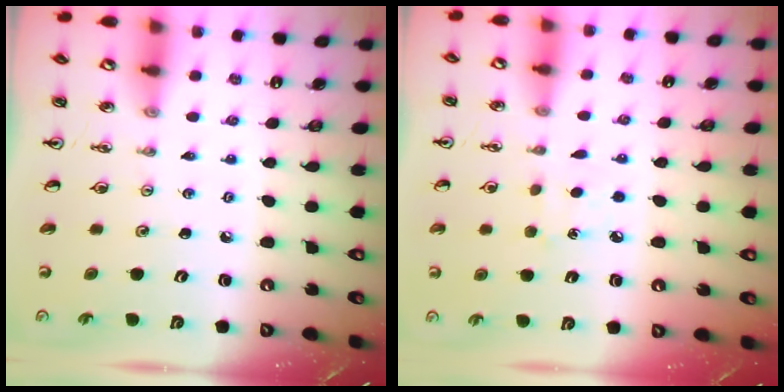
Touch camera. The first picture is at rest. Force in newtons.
{"total": 5.5, "press": 5.5, "slide": 0.7}